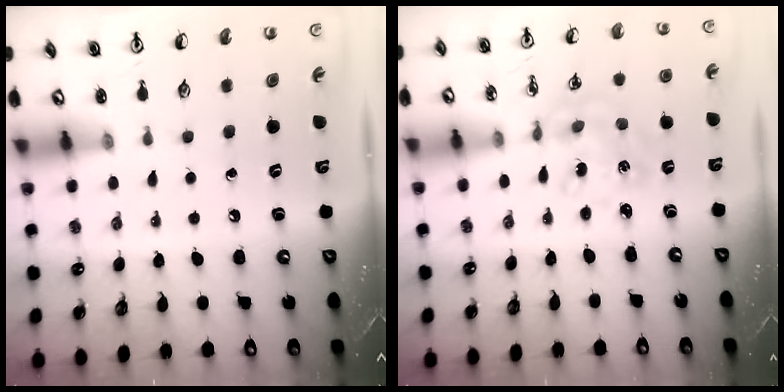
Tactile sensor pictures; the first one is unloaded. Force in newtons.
{"total": 1.5, "press": 1.5, "slide": 0.1}